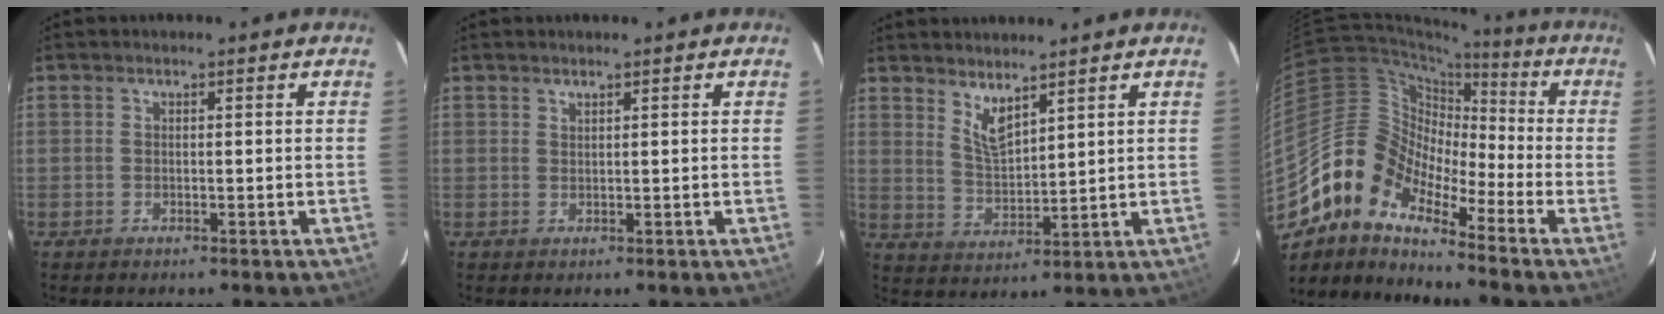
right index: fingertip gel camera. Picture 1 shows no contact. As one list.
[{"total": 0.6, "force": [0.6, 0.1, 0.2], "torque": [-0.004, 0.000, 0.011]}, {"total": 5.4, "force": [4.1, 1.4, 3.2], "torque": [-0.059, -0.011, 0.079]}, {"total": 13.4, "force": [-9.8, 6.2, 6.7], "torque": [-0.106, 0.011, -0.214]}]